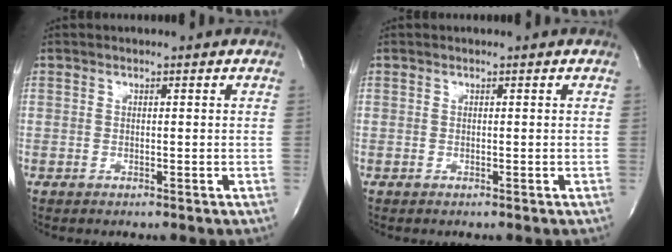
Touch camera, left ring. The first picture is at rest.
{"total": 0.0}